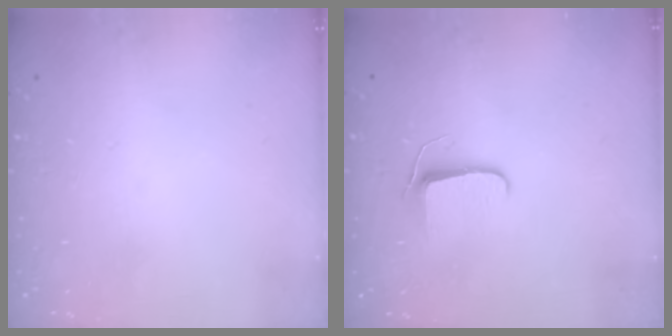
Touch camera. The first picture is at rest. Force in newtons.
{"total": 6.4, "press": 6.3, "slide": 0.8}